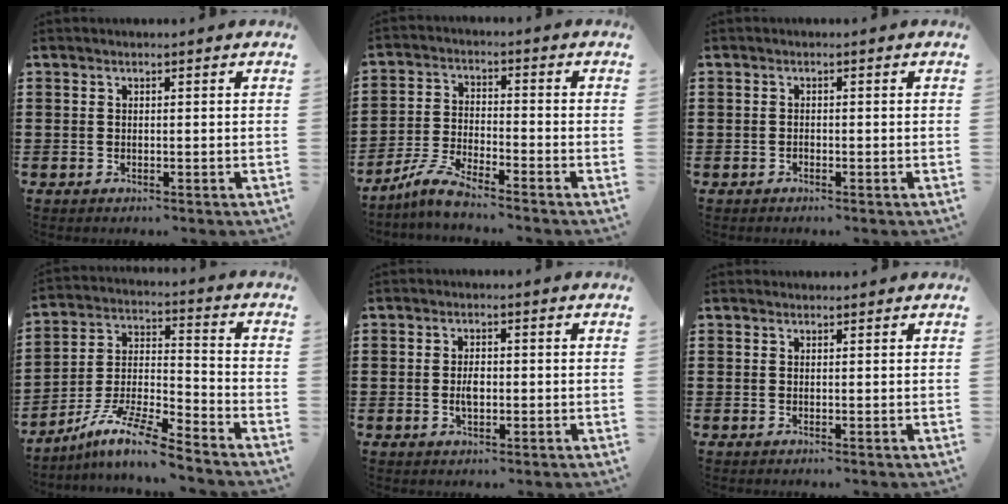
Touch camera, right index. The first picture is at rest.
{"total": 5.6, "force": [-5.1, 0.1, 2.4], "torque": [-0.069, -0.014, -0.102]}
{"total": 0.6, "force": [-0.5, 0.3, 0.1], "torque": [-0.002, 0.001, -0.011]}
{"total": 10.0, "force": [-8.5, 0.7, 5.2], "torque": [-0.108, 0.007, -0.171]}
{"total": 2.5, "force": [-0.3, 1.3, 2.1], "torque": [-0.040, 0.004, -0.005]}
{"total": 0.0}